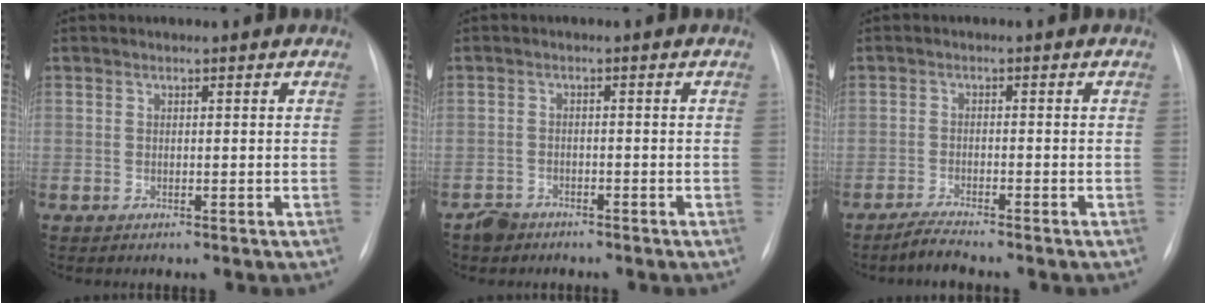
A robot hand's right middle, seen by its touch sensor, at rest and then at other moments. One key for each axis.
{"total": 2.5, "fx": -2.0, "fy": 1.5, "fz": 0.0, "tx": -0.010, "ty": 0.004, "tz": -0.035}
{"total": 2.8, "fx": -2.6, "fy": -0.4, "fz": 0.9, "tx": -0.027, "ty": -0.012, "tz": -0.052}